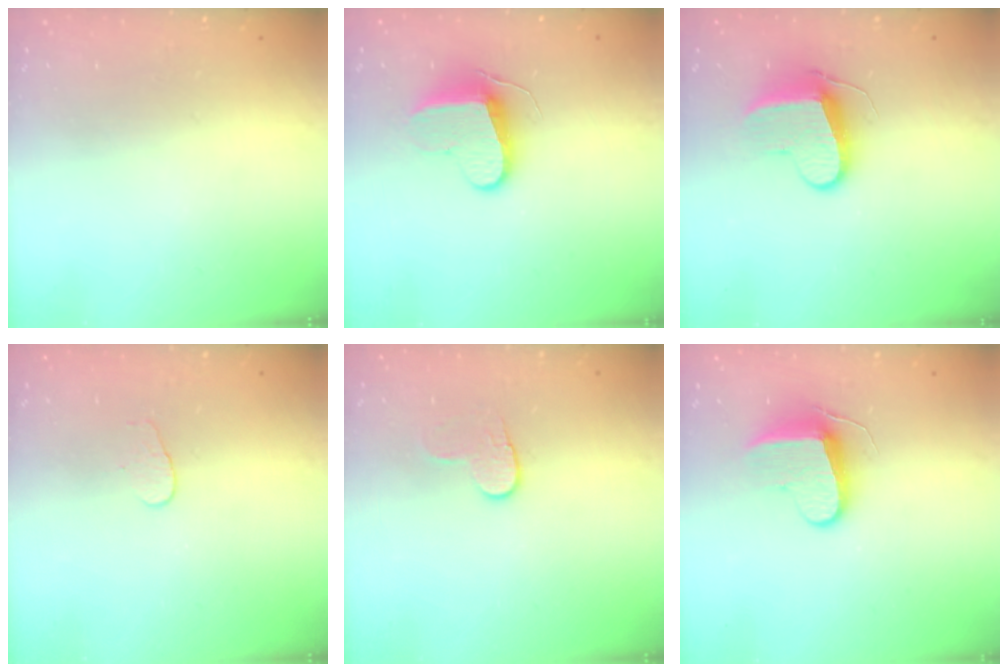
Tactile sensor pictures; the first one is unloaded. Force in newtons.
{"total": 9.9, "press": 9.9, "slide": 0.3}
{"total": 9.0, "press": 9.0, "slide": 0.6}
{"total": 3.3, "press": 3.3, "slide": 0.3}
{"total": 5.3, "press": 5.3, "slide": 0.5}
{"total": 9.1, "press": 9.1, "slide": 0.0}